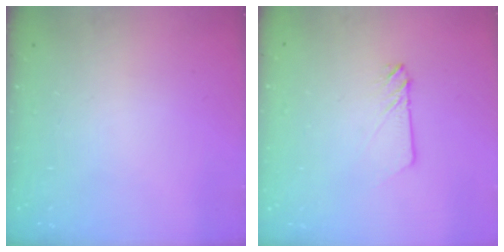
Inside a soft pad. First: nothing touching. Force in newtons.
{"total": 2.3, "press": 2.3, "slide": 0.3}